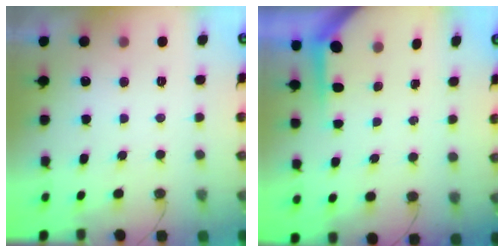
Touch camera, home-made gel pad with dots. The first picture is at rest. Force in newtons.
{"total": 3.6, "press": 3.6, "slide": 0.4}